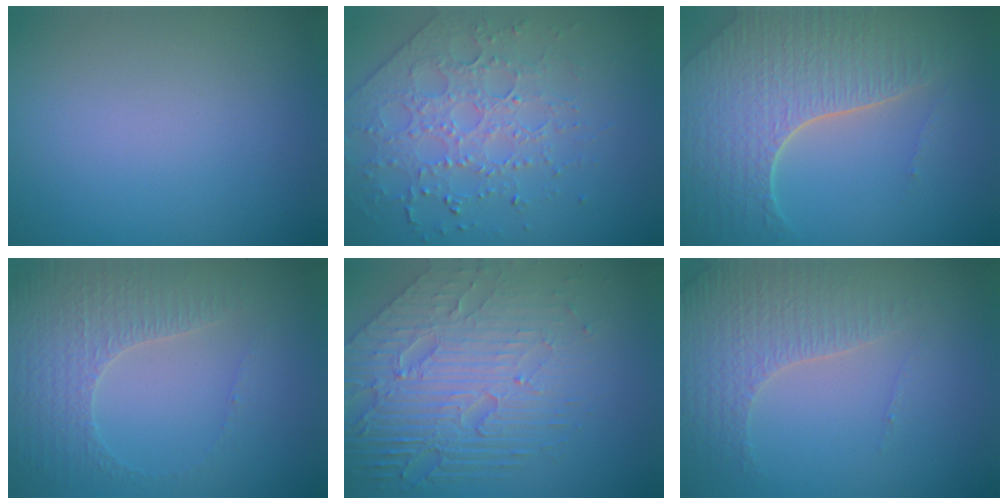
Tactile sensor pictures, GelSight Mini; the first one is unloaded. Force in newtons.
{"total": 3.8, "press": 3.7, "slide": 0.7}
{"total": 7.4, "press": 5.3, "slide": 5.2}
{"total": 3.3, "press": 3.2, "slide": 0.9}
{"total": 8.4, "press": 5.7, "slide": 6.2}
{"total": 4.4, "press": 3.3, "slide": 2.9}